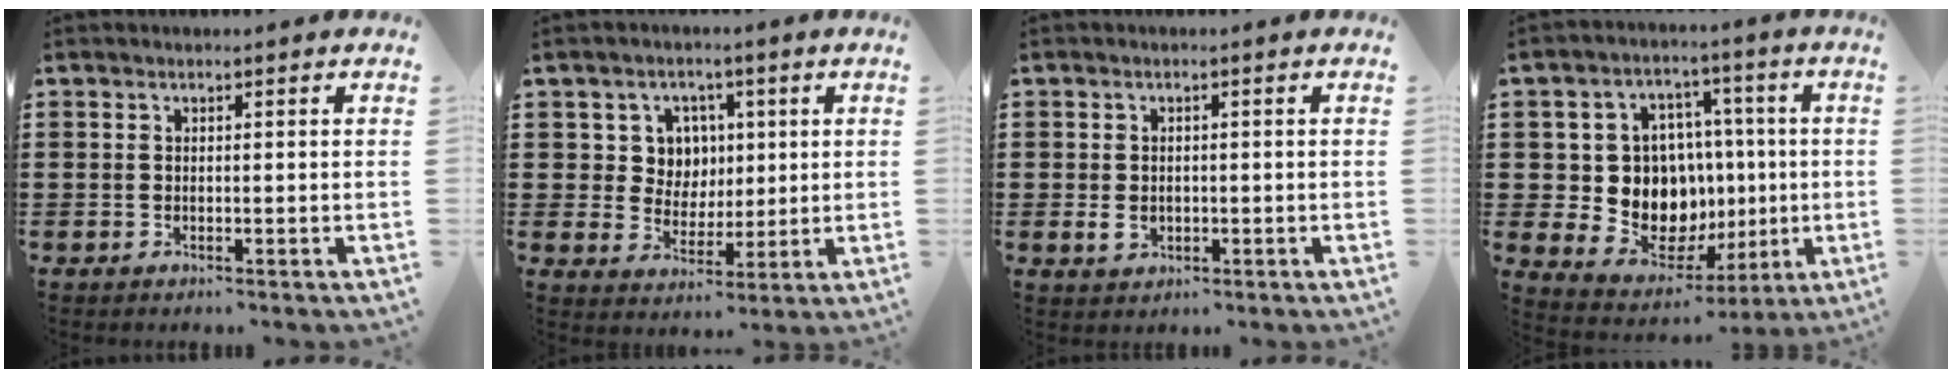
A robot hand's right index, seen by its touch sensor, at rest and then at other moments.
{"total": 6.0, "force": [1.7, 5.5, 1.8], "torque": [-0.053, 0.016, 0.028]}
{"total": 2.0, "force": [-0.3, 1.5, 1.2], "torque": [-0.026, 0.003, -0.006]}
{"total": 11.0, "force": [0.3, 9.8, 5.0], "torque": [-0.122, -0.008, 0.014]}